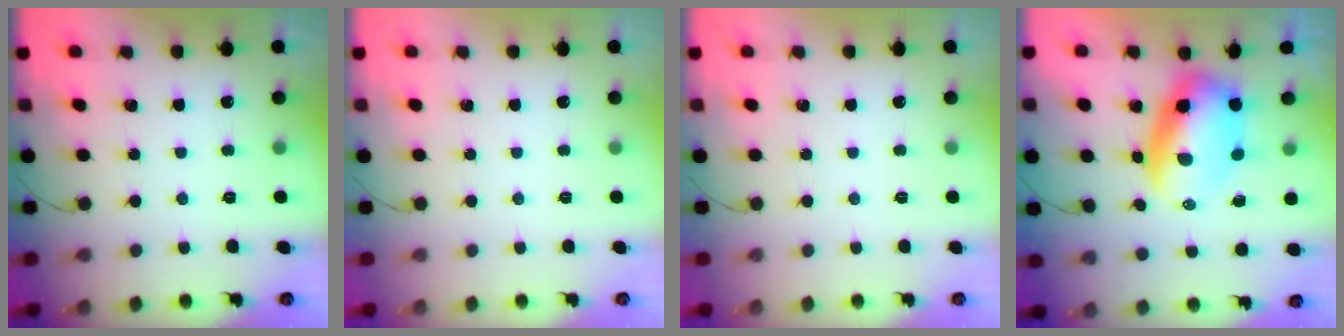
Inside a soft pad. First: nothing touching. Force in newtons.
{"total": 0.0}
{"total": 0.0}
{"total": 9.6, "press": 9.2, "slide": 2.5}